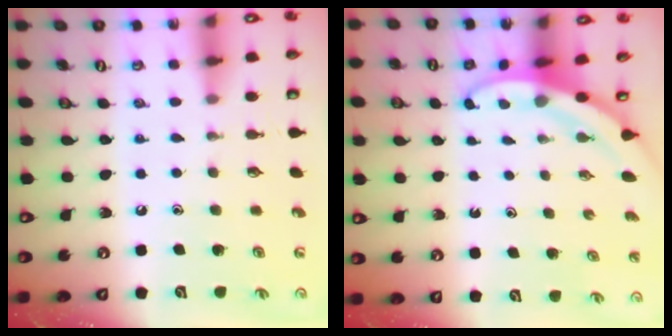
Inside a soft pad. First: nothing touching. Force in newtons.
{"total": 3.3, "press": 3.3, "slide": 0.1}